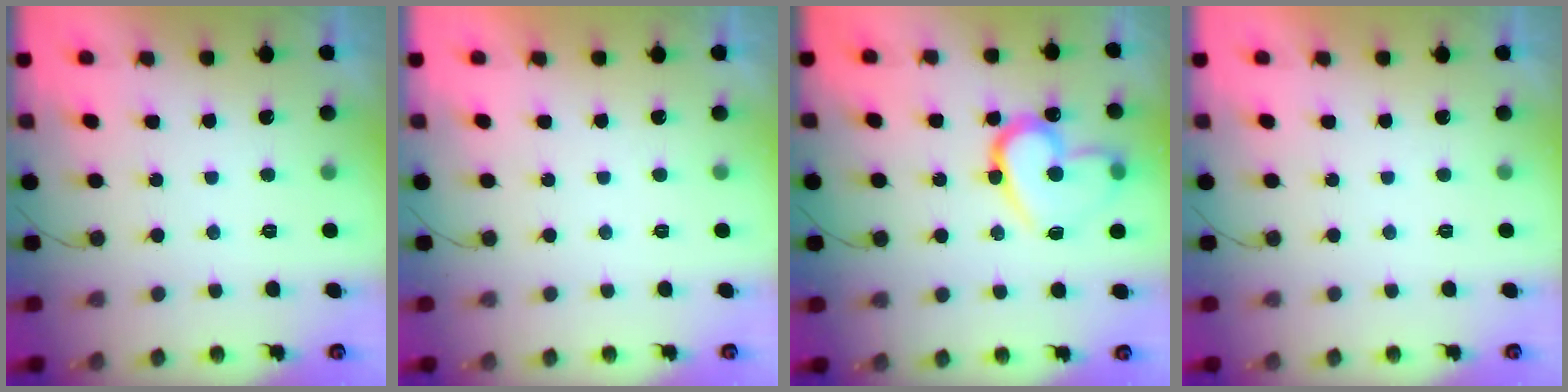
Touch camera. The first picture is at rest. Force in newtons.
{"total": 1.7, "press": 1.7, "slide": 0.0}
{"total": 16.3, "press": 16.2, "slide": 2.2}
{"total": 1.8, "press": 1.8, "slide": 0.1}